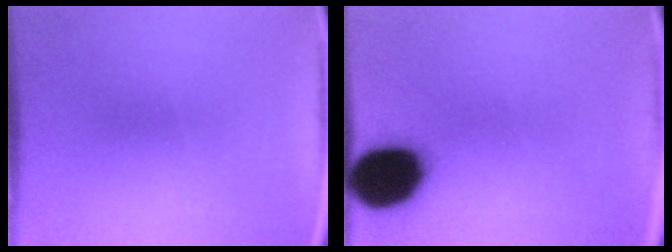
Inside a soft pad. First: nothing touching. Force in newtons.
{"total": 14.7}